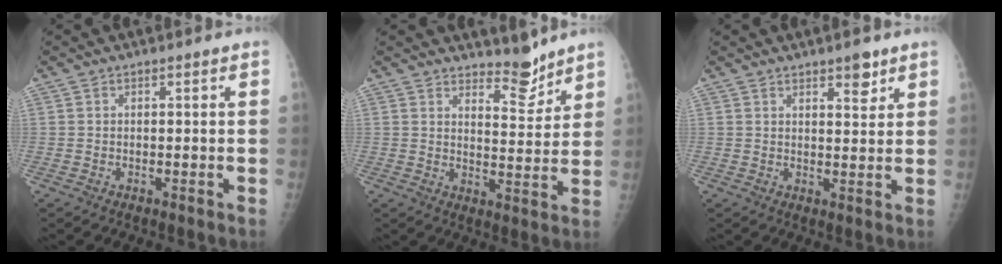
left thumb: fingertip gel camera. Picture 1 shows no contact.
{"total": 5.9, "force": [5.3, 1.6, 1.9], "torque": [-0.009, -0.053, 0.089]}
{"total": 4.1, "force": [2.8, 1.5, 2.6], "torque": [-0.022, -0.018, 0.041]}